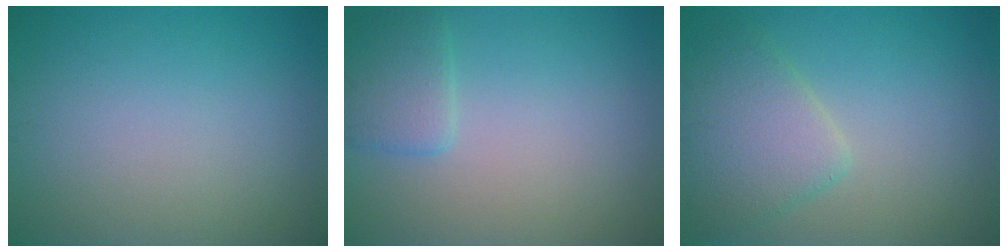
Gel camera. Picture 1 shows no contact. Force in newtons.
{"total": 2.4, "press": 2.3, "slide": 0.2}
{"total": 4.3, "press": 4.3, "slide": 0.2}